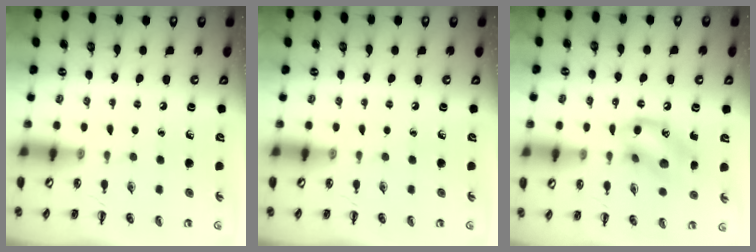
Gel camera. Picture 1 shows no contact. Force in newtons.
{"total": 0.0}
{"total": 14.1, "press": 14.0, "slide": 1.1}